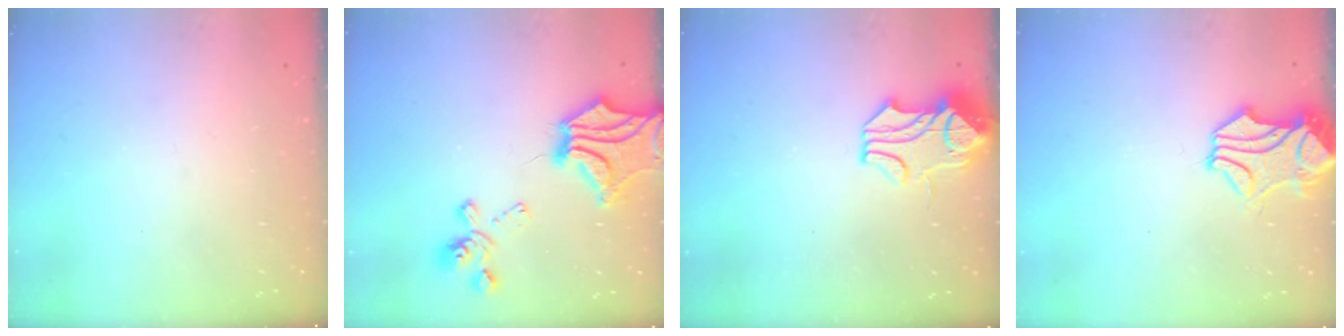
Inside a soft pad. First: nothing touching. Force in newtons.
{"total": 10.1, "press": 9.4, "slide": 3.9}
{"total": 1.6, "press": 0.9, "slide": 1.3}
{"total": 1.6, "press": 1.1, "slide": 1.2}